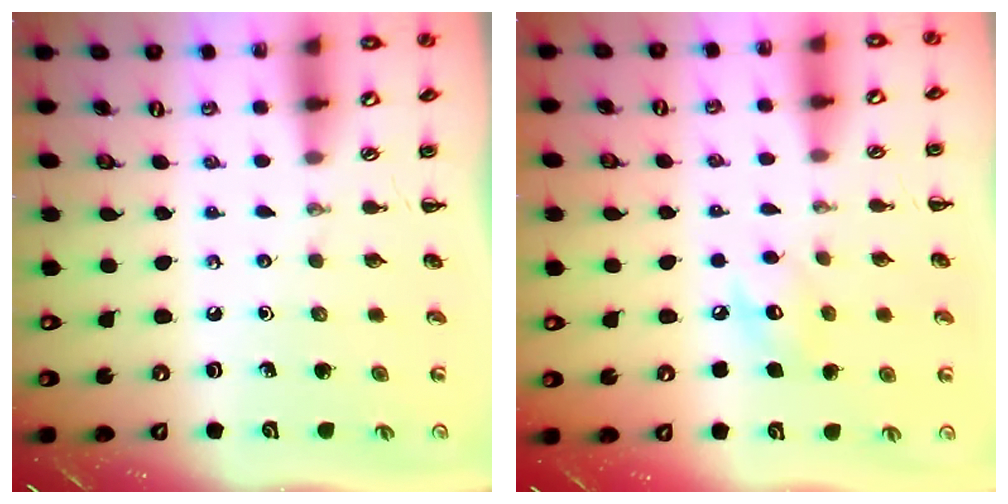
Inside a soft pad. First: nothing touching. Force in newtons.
{"total": 7.4, "press": 7.4, "slide": 1.1}